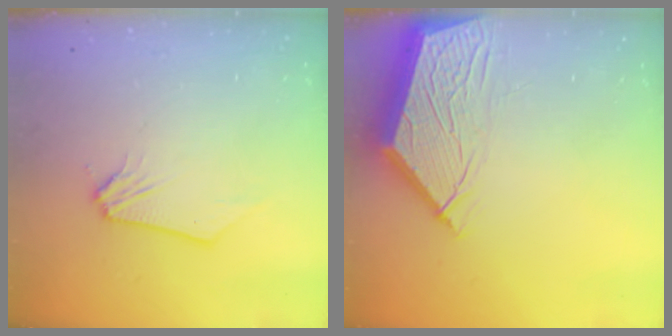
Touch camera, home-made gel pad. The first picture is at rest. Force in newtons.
{"total": 6.7, "press": 6.7, "slide": 0.7}